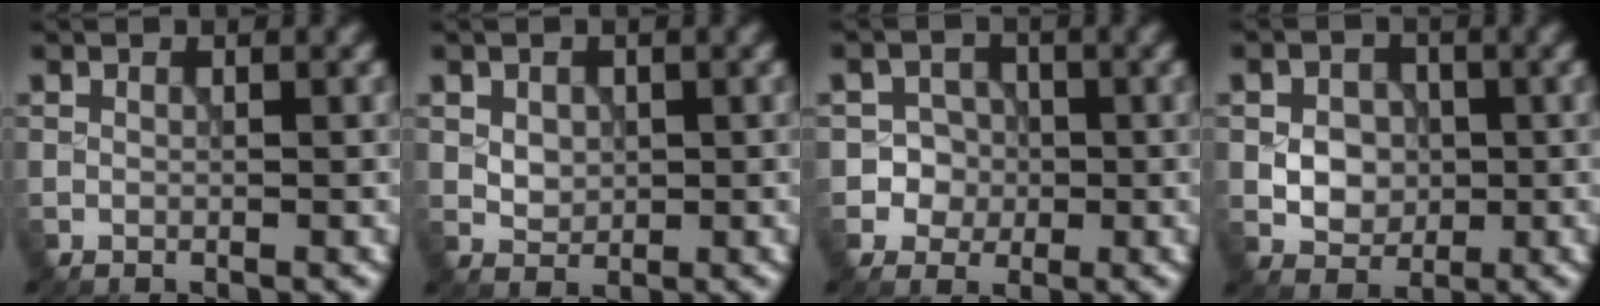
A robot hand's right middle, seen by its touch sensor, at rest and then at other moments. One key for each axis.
{"total": 1.8, "fx": 0.4, "fy": 1.4, "fz": 1.0, "tx": -0.018, "ty": -0.003, "tz": 0.011}
{"total": 3.5, "fx": -0.8, "fy": 3.4, "fz": 0.5, "tx": 0.014, "ty": 0.013, "tz": -0.029}
{"total": 3.5, "fx": -0.2, "fy": 2.9, "fz": 2.0, "tx": -0.027, "ty": -0.002, "tz": -0.009}